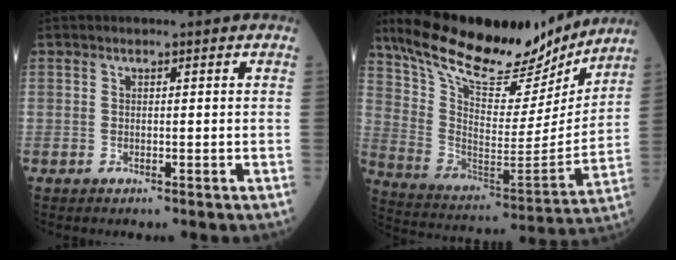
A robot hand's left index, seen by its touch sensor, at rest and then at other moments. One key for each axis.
{"total": 25.8, "fx": 21.6, "fy": 6.9, "fz": 12.3, "tx": -0.216, "ty": -0.018, "tz": 0.337}